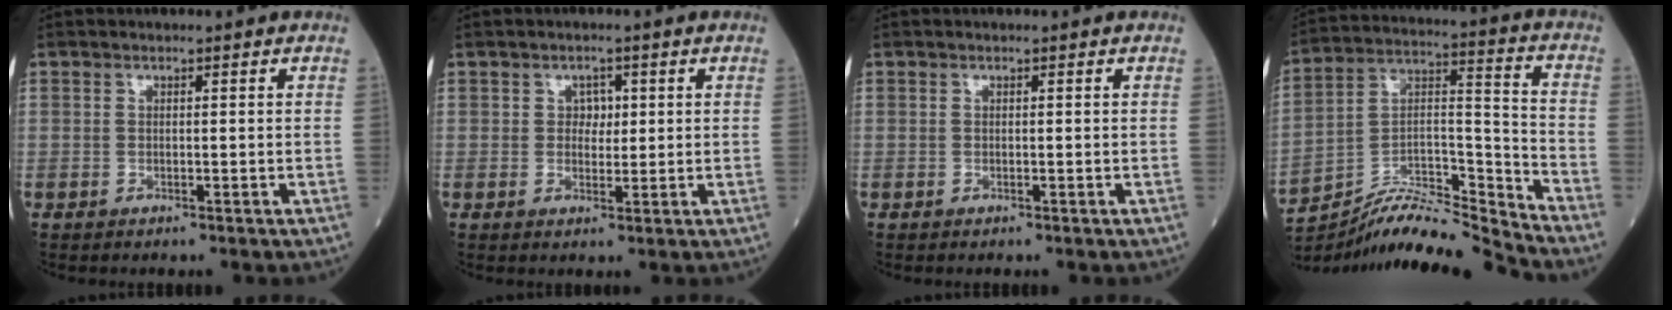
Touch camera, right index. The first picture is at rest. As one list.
[{"total": 2.2, "force": [0.7, 1.6, 1.4], "torque": [-0.014, 0.000, 0.011]}, {"total": 0.0}, {"total": 14.0, "force": [-13.7, -1.0, 2.9], "torque": [-0.044, 0.053, -0.245]}]